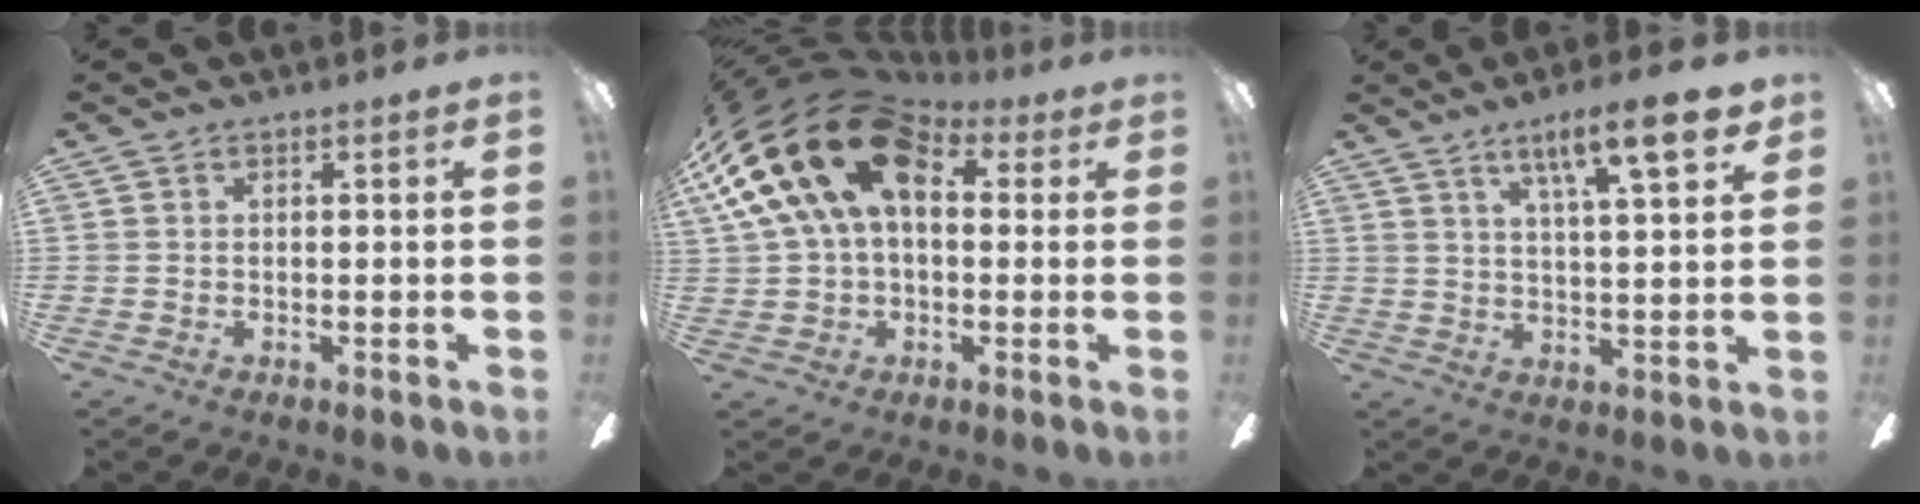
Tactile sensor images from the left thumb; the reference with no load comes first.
{"total": 22.4, "force": [8.1, 13.9, 15.6], "torque": [-0.320, -0.026, 0.139]}
{"total": 12.5, "force": [8.0, 2.4, 9.3], "torque": [-0.138, -0.038, 0.123]}